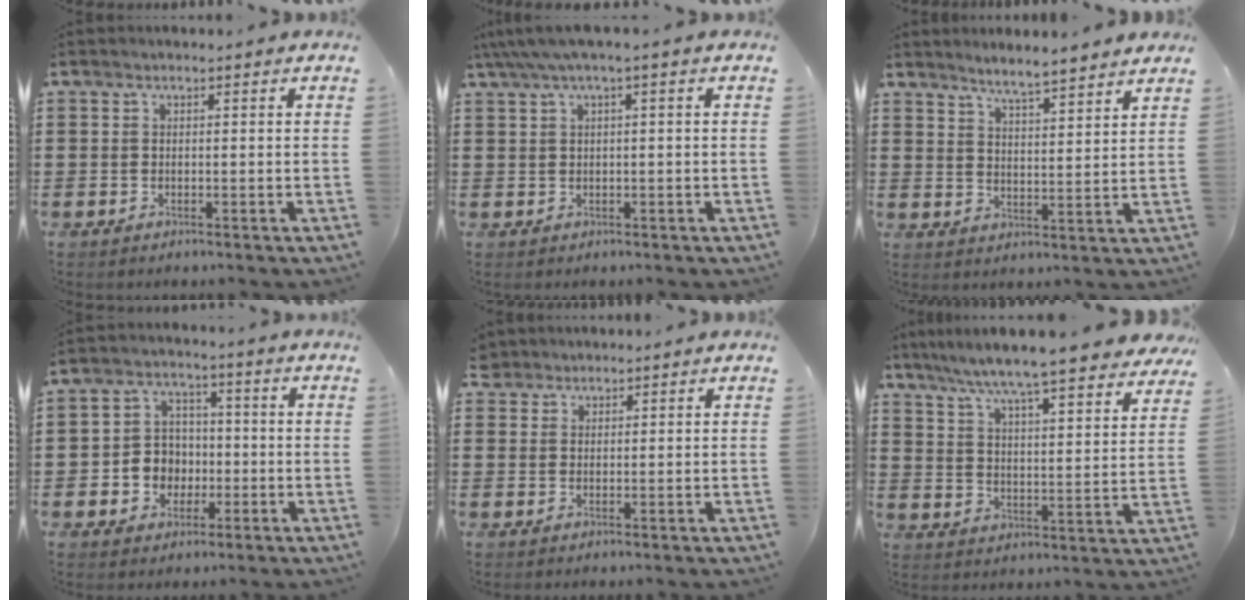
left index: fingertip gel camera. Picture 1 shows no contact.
{"total": 2.2, "force": [0.1, 0.1, 2.2], "torque": [-0.038, -0.003, 0.001]}
{"total": 4.4, "force": [4.3, -0.6, 1.1], "torque": [-0.037, -0.021, 0.075]}
{"total": 5.7, "force": [-1.1, 5.3, 1.7], "torque": [-0.049, 0.017, -0.019]}
{"total": 2.2, "force": [1.8, 1.2, 0.1], "torque": [-0.011, 0.008, 0.036]}
{"total": 6.7, "force": [6.2, -0.6, 2.5], "torque": [-0.078, -0.045, 0.100]}